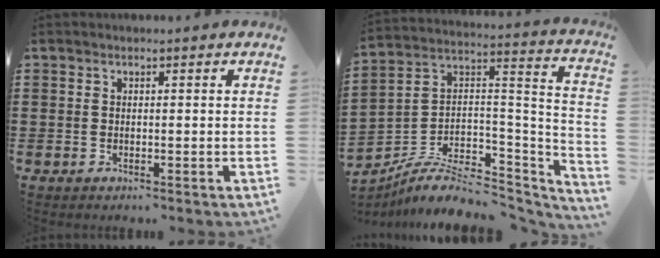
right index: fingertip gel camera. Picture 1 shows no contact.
{"total": 7.9, "force": [-5.4, 3.5, 4.6], "torque": [-0.089, 0.005, -0.104]}